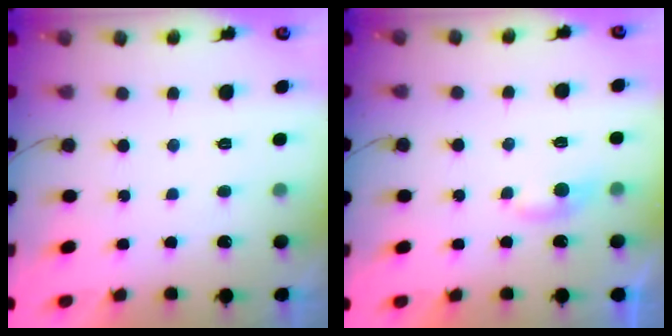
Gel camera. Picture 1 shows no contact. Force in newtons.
{"total": 3.9, "press": 3.8, "slide": 0.4}